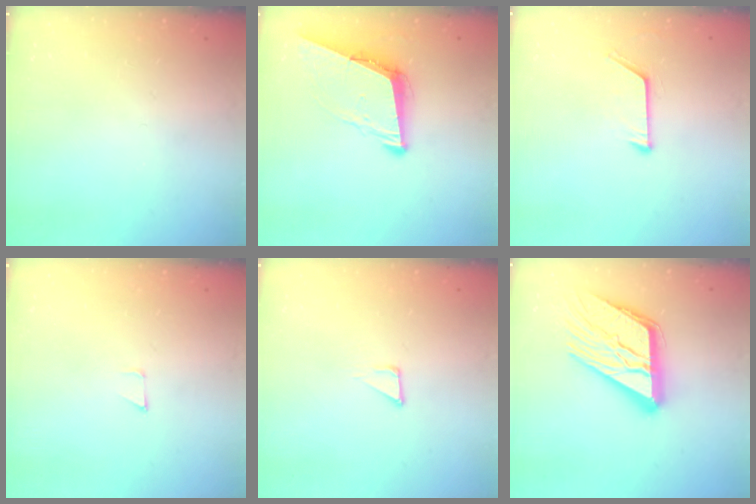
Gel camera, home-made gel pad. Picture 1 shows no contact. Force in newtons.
{"total": 8.6, "press": 7.8, "slide": 3.6}
{"total": 6.9, "press": 6.9, "slide": 0.7}
{"total": 2.6, "press": 2.6, "slide": 0.2}
{"total": 2.1, "press": 2.1, "slide": 0.1}
{"total": 19.0, "press": 18.9, "slide": 1.9}